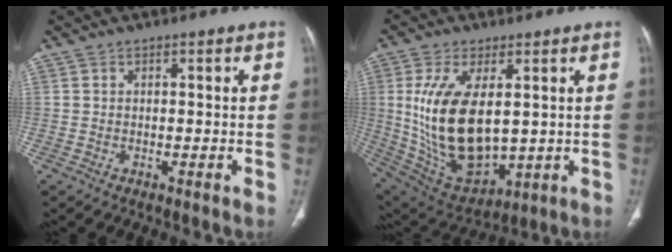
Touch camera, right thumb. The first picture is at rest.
{"total": 19.2, "force": [2.1, 9.8, 16.4], "torque": [-0.309, -0.022, 0.067]}